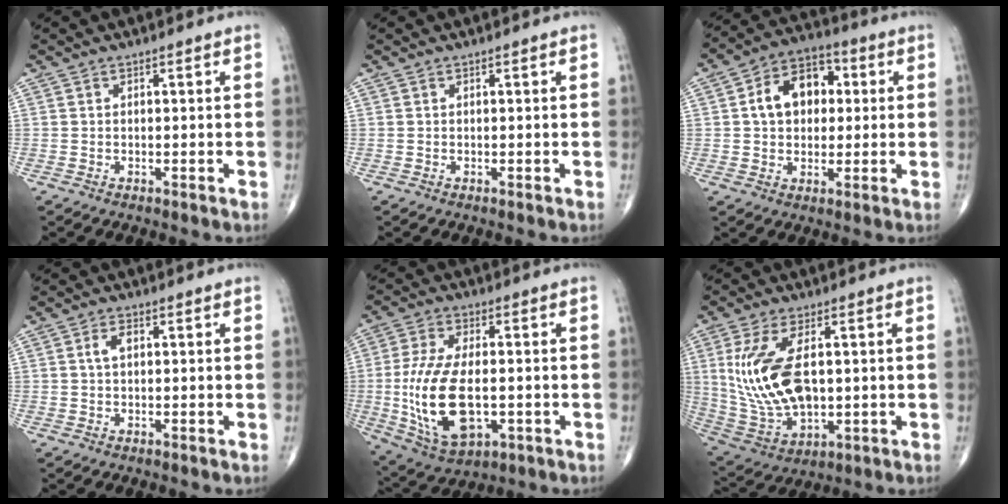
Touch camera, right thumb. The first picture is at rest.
{"total": 0.0}
{"total": 11.6, "force": [1.8, 8.3, 7.9], "torque": [-0.099, 0.019, 0.021]}
{"total": 2.3, "force": [0.4, 1.3, 1.9], "torque": [-0.039, 0.008, 0.006]}
{"total": 17.4, "force": [-2.3, 8.9, 14.8], "torque": [-0.292, -0.001, -0.027]}
{"total": 16.4, "force": [1.8, 8.7, 13.8], "torque": [-0.284, -0.014, 0.050]}